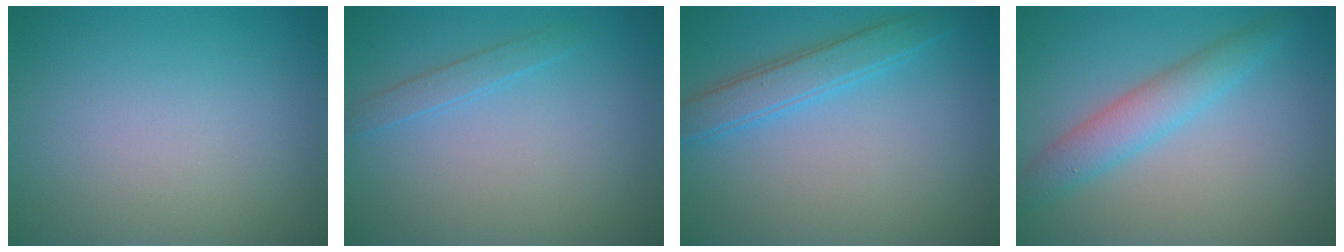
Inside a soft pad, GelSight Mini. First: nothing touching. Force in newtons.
{"total": 1.3, "press": 1.3, "slide": 0.1}
{"total": 3.1, "press": 3.1, "slide": 0.1}
{"total": 3.4, "press": 3.4, "slide": 0.2}